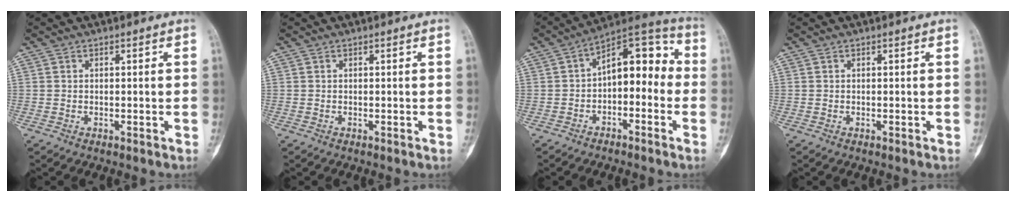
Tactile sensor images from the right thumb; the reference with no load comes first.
{"total": 0.0}
{"total": 12.4, "force": [-1.3, 7.2, 10.0], "torque": [-0.111, 0.051, -0.035]}
{"total": 0.0}